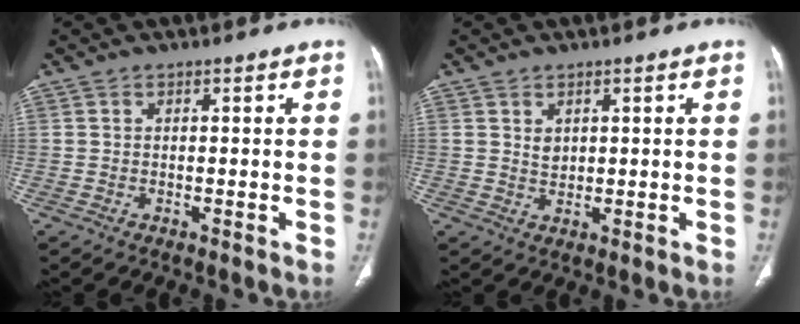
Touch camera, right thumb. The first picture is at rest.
{"total": 2.1, "force": [1.0, 1.4, 1.1], "torque": [-0.013, -0.009, 0.023]}